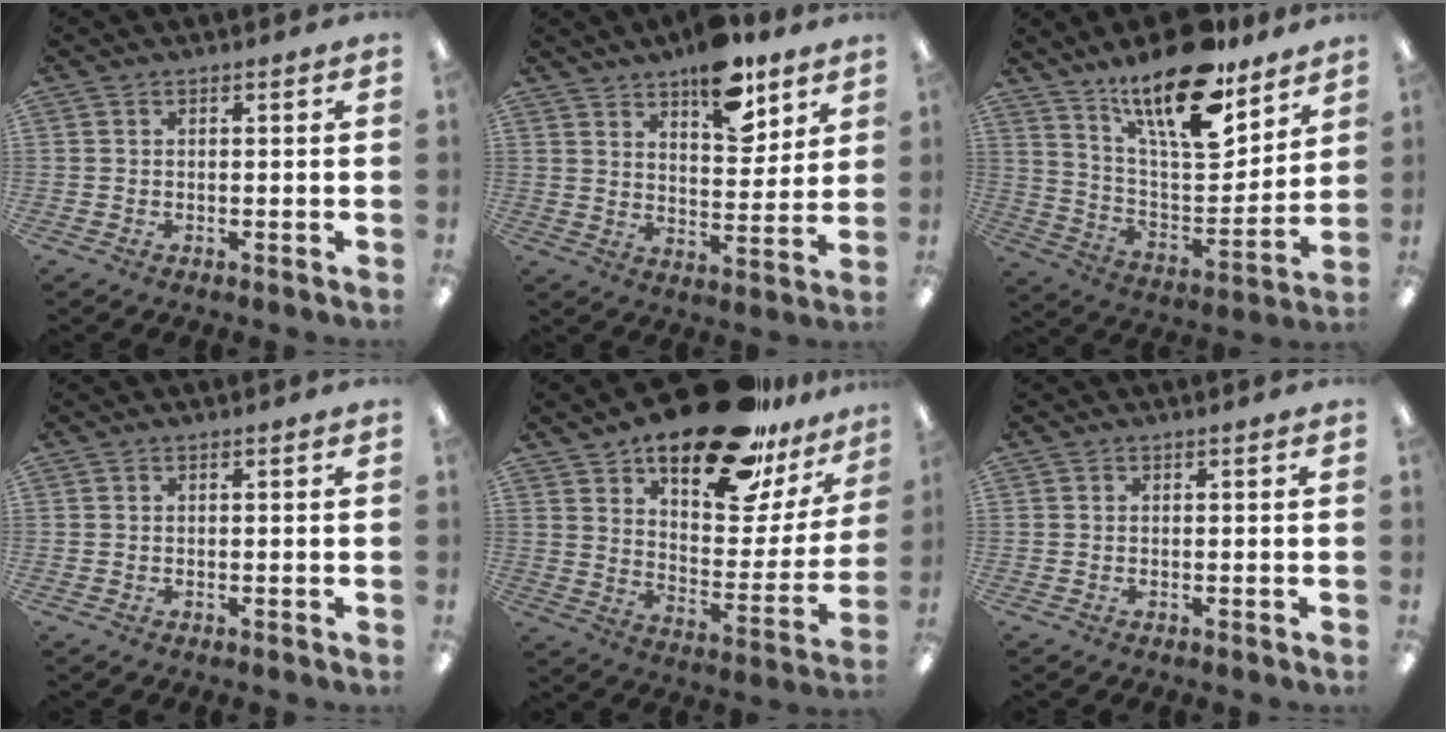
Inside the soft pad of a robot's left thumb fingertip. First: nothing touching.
{"total": 13.5, "force": [9.7, 5.8, 7.2], "torque": [-0.089, -0.058, 0.167]}
{"total": 20.5, "force": [15.1, 6.7, 12.2], "torque": [-0.208, -0.102, 0.257]}
{"total": 0.0}
{"total": 25.3, "force": [18.8, 9.6, 13.9], "torque": [-0.199, -0.108, 0.310]}
{"total": 0.0}